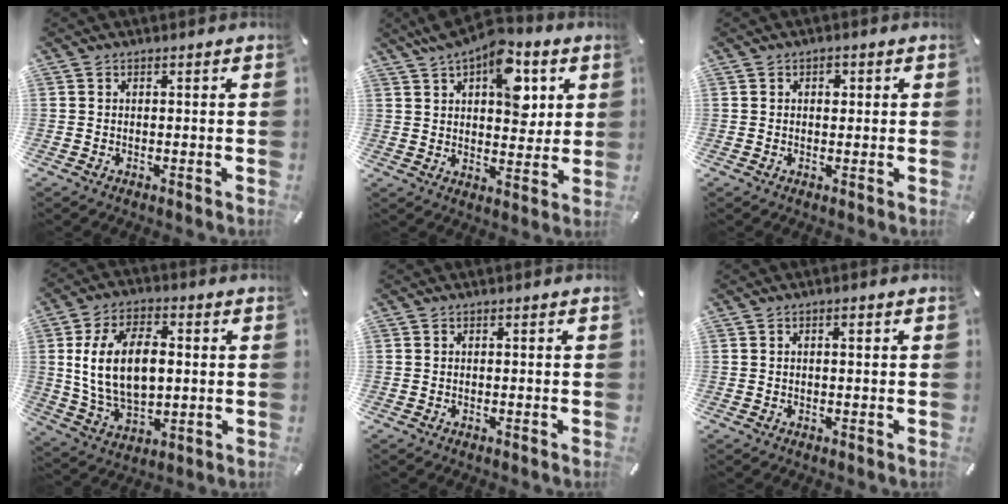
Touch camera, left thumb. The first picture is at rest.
{"total": 14.5, "force": [6.7, 7.9, 10.2], "torque": [-0.132, -0.028, 0.113]}
{"total": 1.7, "force": [0.4, 1.3, 1.0], "torque": [-0.006, 0.001, 0.001]}
{"total": 15.4, "force": [1.7, 9.7, 11.8], "torque": [-0.249, 0.004, 0.027]}
{"total": 0.0}
{"total": 1.2, "force": [0.3, 0.5, 1.1], "torque": [-0.023, 0.004, 0.004]}